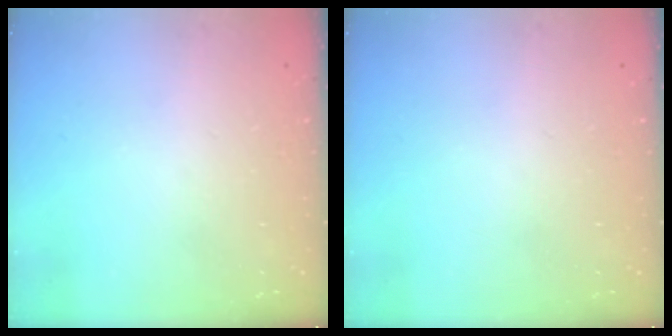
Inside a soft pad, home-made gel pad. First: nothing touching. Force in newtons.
{"total": 0.0}